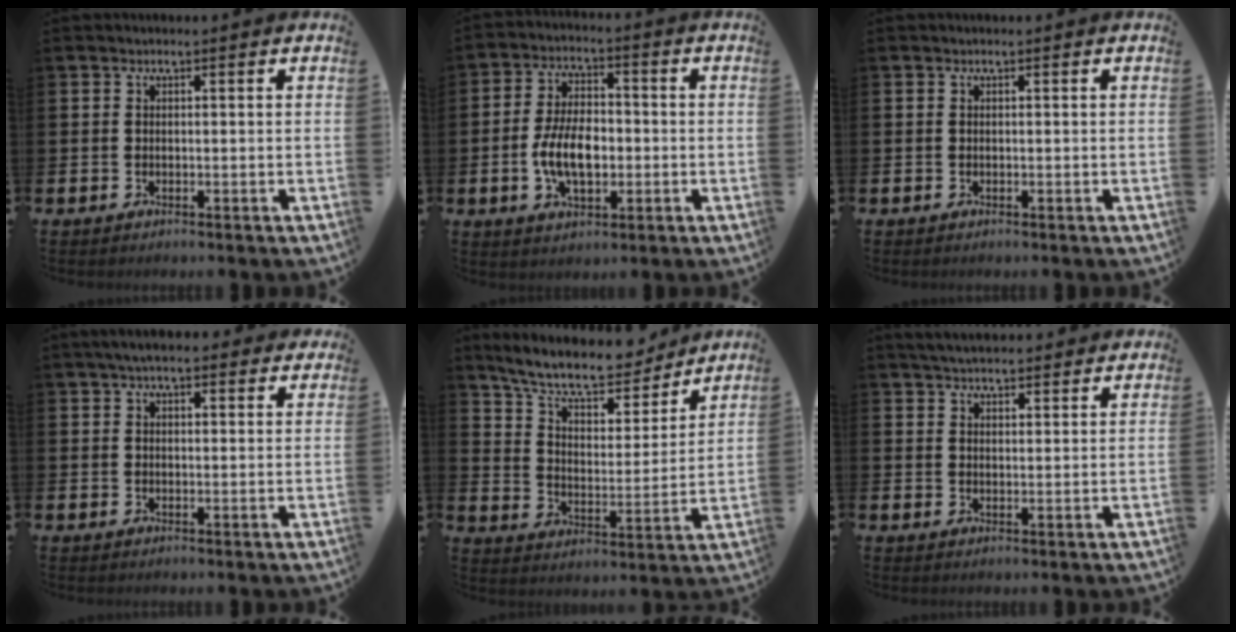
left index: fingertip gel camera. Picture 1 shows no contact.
{"total": 7.4, "force": [-1.2, 4.2, 6.0], "torque": [-0.109, 0.005, -0.027]}
{"total": 0.0}
{"total": 4.0, "force": [3.5, 1.1, 1.6], "torque": [-0.035, -0.005, 0.063]}
{"total": 10.5, "force": [9.4, 2.7, 3.7], "torque": [-0.098, -0.061, 0.164]}
{"total": 4.1, "force": [4.1, 0.5, 0.5], "torque": [-0.016, -0.019, 0.074]}